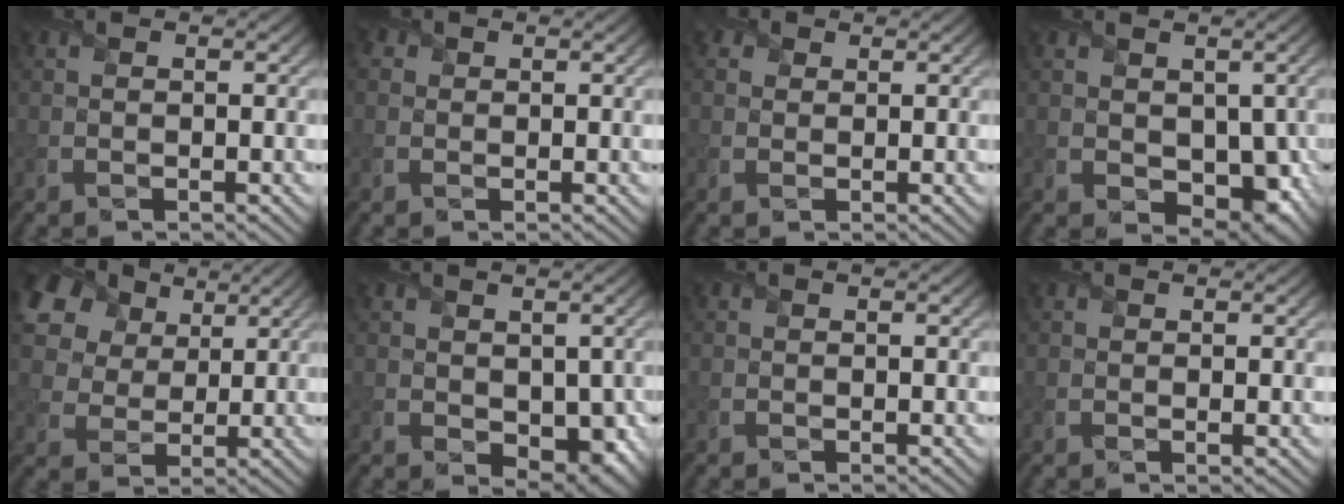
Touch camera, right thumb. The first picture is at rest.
{"total": 1.3, "force": [0.3, 1.3, 0.3], "torque": [-0.009, 0.001, 0.005]}
{"total": 1.7, "force": [0.8, 1.4, 0.5], "torque": [-0.016, 0.001, 0.012]}
{"total": 6.4, "force": [0.0, 4.7, 4.4], "torque": [-0.088, -0.031, 0.017]}
{"total": 15.1, "force": [8.0, 10.0, 7.9], "torque": [-0.214, 0.045, 0.156]}
{"total": 5.0, "force": [-0.1, 3.5, 3.6], "torque": [-0.073, -0.024, 0.012]}
{"total": 0.0}
{"total": 0.6, "force": [0.1, 0.1, 0.6], "torque": [-0.011, -0.002, 0.001]}